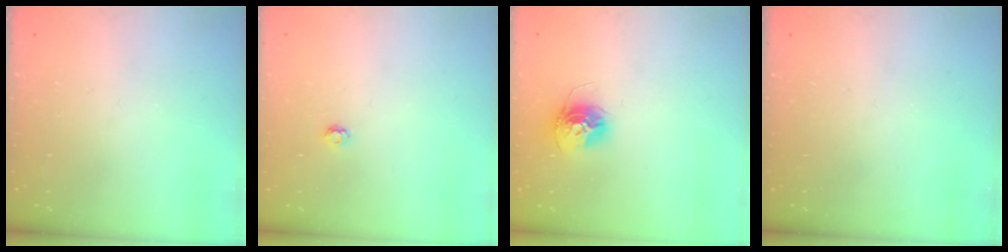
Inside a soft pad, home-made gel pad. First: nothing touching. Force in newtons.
{"total": 2.9, "press": 2.9, "slide": 0.4}
{"total": 12.1, "press": 12.1, "slide": 1.1}
{"total": 0.0}